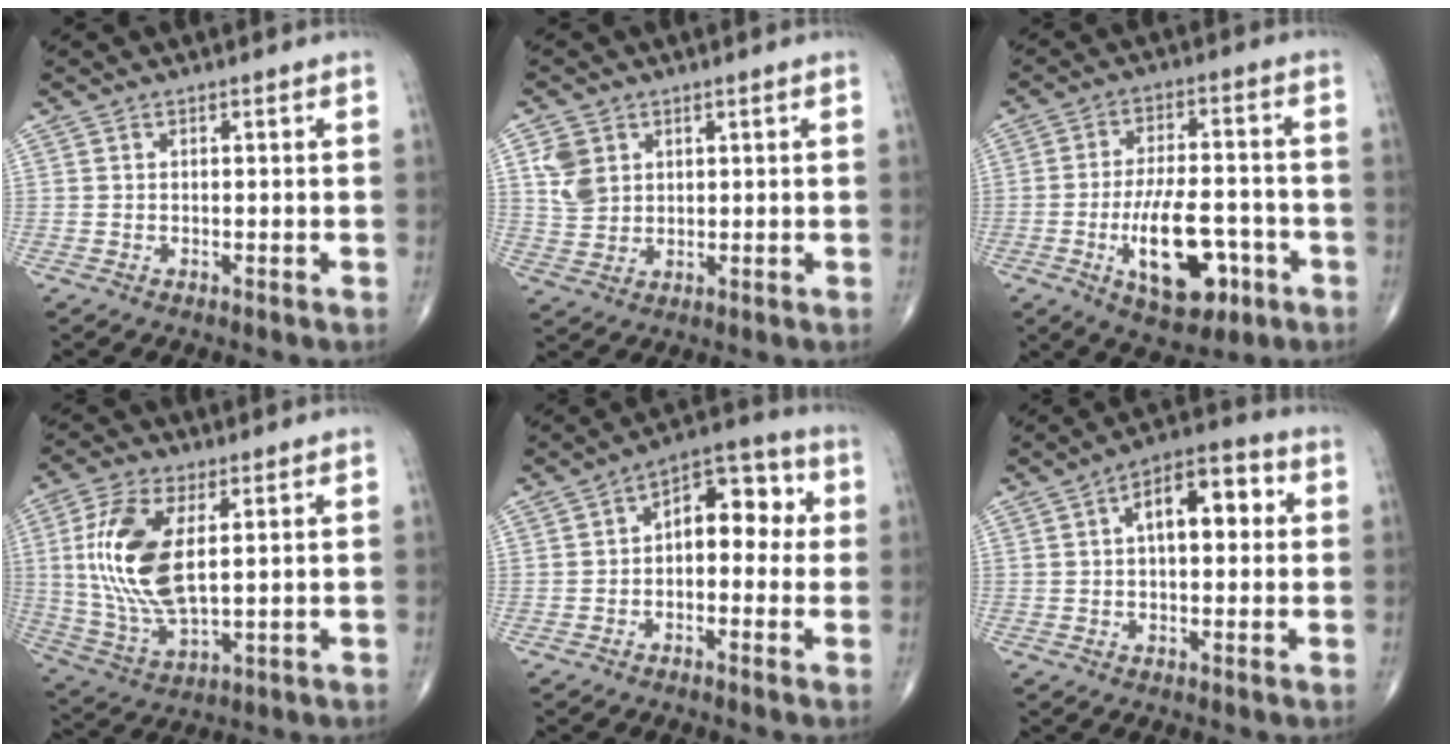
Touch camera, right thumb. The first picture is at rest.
{"total": 5.8, "force": [2.2, 4.5, 2.9], "torque": [-0.043, -0.008, 0.049]}
{"total": 14.4, "force": [-5.1, 6.8, 11.7], "torque": [-0.171, 0.020, -0.076]}
{"total": 15.5, "force": [3.0, 7.0, 13.5], "torque": [-0.287, -0.012, 0.067]}
{"total": 10.1, "force": [0.6, 6.2, 8.0], "torque": [-0.076, 0.037, -0.006]}
{"total": 10.7, "force": [2.1, 5.4, 9.0], "torque": [-0.116, 0.028, 0.023]}